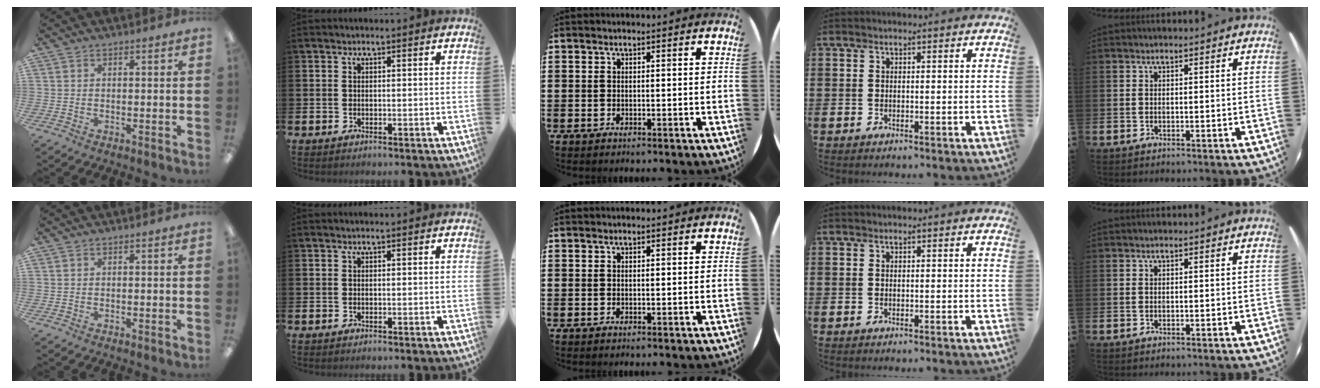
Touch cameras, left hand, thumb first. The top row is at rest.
{}